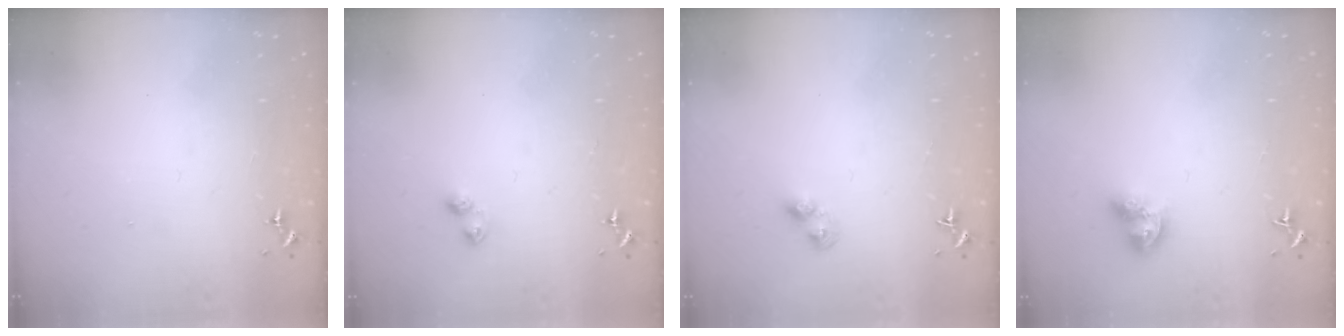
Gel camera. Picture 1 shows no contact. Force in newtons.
{"total": 4.3, "press": 4.3, "slide": 0.5}
{"total": 3.9, "press": 3.9, "slide": 0.1}
{"total": 8.6, "press": 8.6, "slide": 0.9}